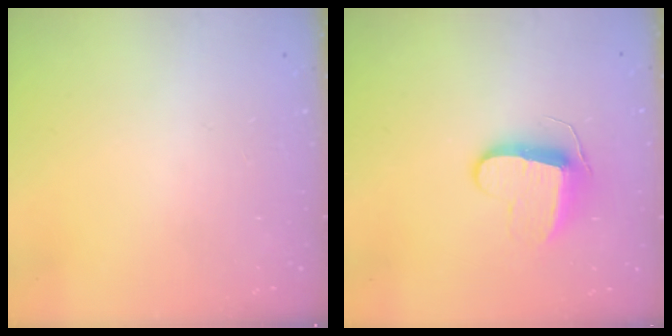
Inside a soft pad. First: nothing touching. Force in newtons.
{"total": 9.7, "press": 9.7, "slide": 0.2}